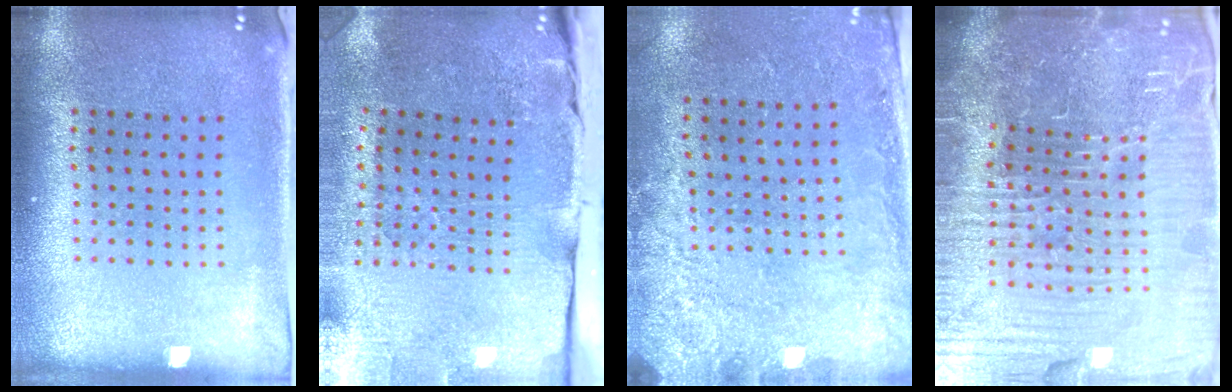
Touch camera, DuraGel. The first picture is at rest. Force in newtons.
{"total": 4.5, "press": 3.7, "slide": 2.5}
{"total": 2.8, "press": 1.9, "slide": 2.0}
{"total": 7.4, "press": 6.6, "slide": 3.5}